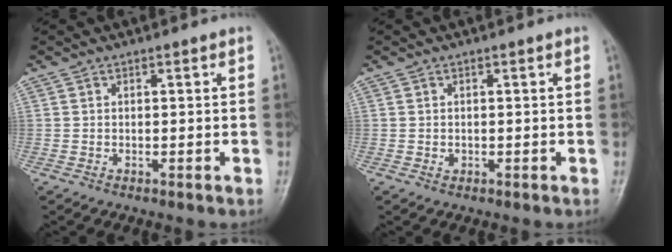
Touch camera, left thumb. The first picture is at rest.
{"total": 0.6, "force": [0.0, 0.5, 0.3], "torque": [0.001, 0.000, 0.000]}